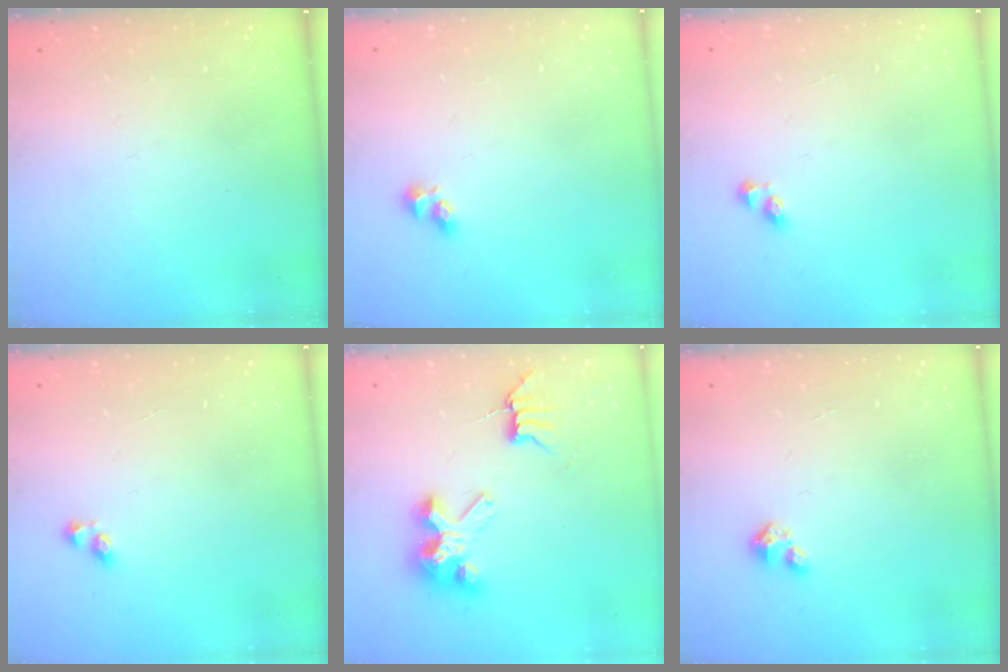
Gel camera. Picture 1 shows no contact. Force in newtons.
{"total": 2.7, "press": 2.5, "slide": 1.0}
{"total": 2.5, "press": 2.5, "slide": 0.2}
{"total": 2.2, "press": 1.9, "slide": 1.1}
{"total": 7.2, "press": 7.1, "slide": 0.6}
{"total": 1.6, "press": 1.6, "slide": 0.2}